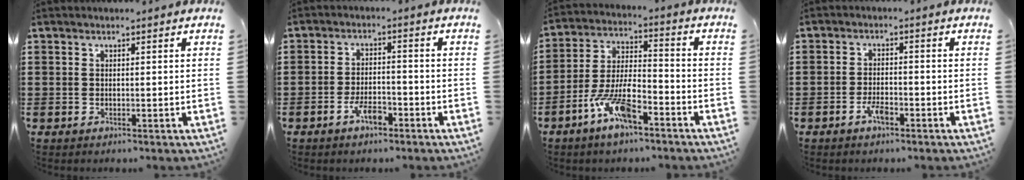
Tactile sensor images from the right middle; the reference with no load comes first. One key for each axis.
{"total": 4.2, "fx": -2.7, "fy": 1.5, "fz": 2.8, "tx": -0.061, "ty": 0.004, "tz": -0.054}
{"total": 9.2, "fx": -5.5, "fy": 3.0, "fz": 6.7, "tx": -0.151, "ty": 0.000, "tz": -0.105}
{"total": 3.0, "fx": -1.8, "fy": 1.0, "fz": 2.1, "tx": -0.044, "ty": 0.001, "tz": -0.036}